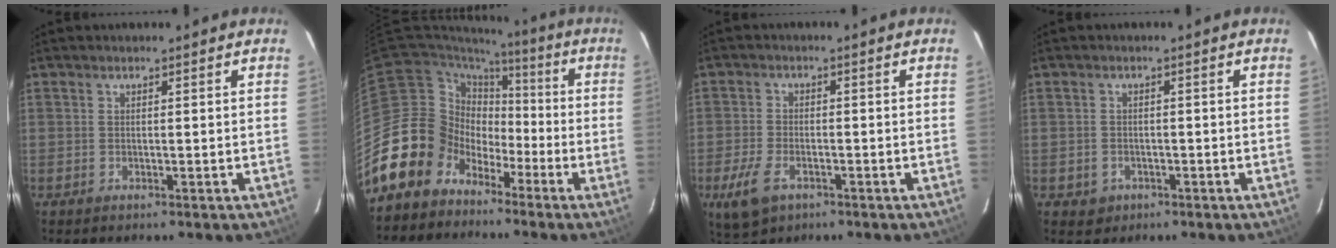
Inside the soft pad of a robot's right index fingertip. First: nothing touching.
{"total": 14.1, "force": [-7.0, 11.9, 3.0], "torque": [-0.076, 0.042, -0.126]}
{"total": 7.3, "force": [-3.7, 4.1, 4.7], "torque": [-0.122, -0.011, -0.066]}
{"total": 3.1, "force": [-1.2, 2.8, 0.7], "torque": [-0.021, 0.003, -0.012]}